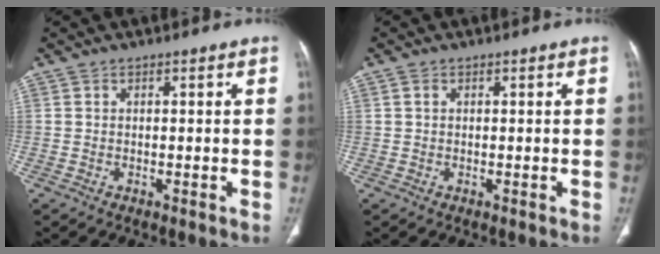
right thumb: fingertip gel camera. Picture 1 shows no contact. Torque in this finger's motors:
{"motor_torque": [-0.02, -0.09, -0.37, 0.07, 0.04]}